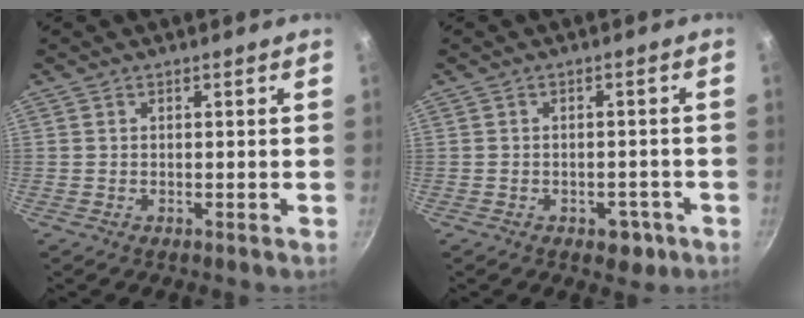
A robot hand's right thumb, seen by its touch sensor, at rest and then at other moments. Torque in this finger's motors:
{"motor_torque": [1.28, 0.97, 0.33, -0.48, -0.03]}